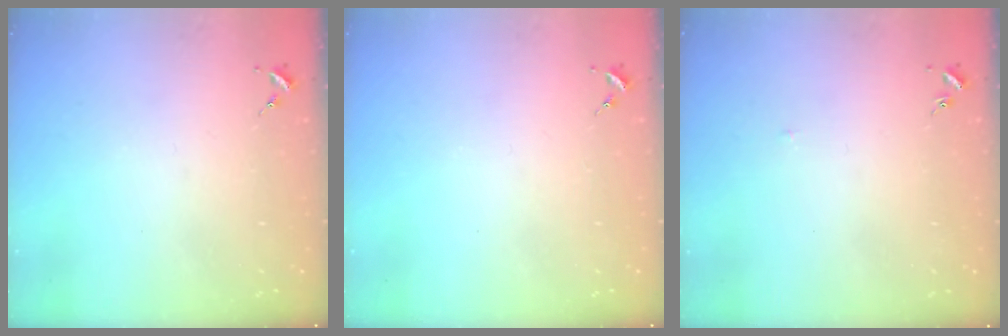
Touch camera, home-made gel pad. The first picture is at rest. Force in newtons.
{"total": 0.0}
{"total": 1.4, "press": 1.3, "slide": 0.3}